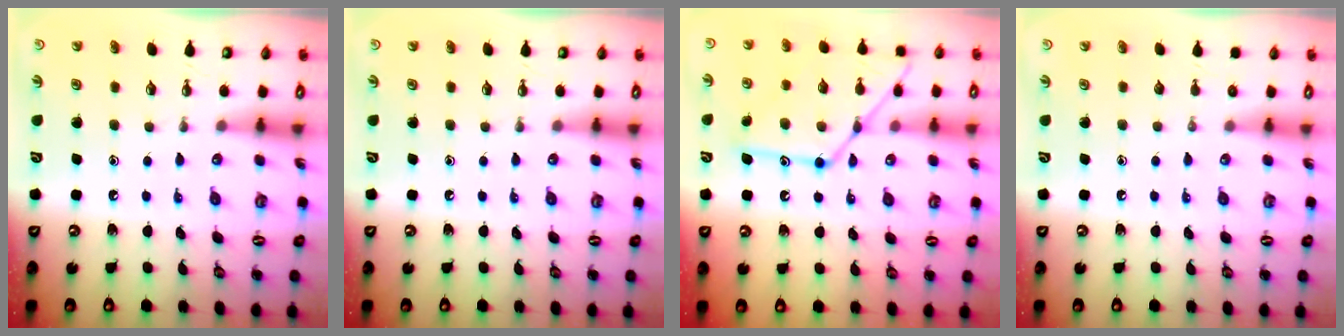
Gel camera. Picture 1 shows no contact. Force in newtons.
{"total": 0.0}
{"total": 16.5, "press": 16.5, "slide": 1.3}
{"total": 0.0}